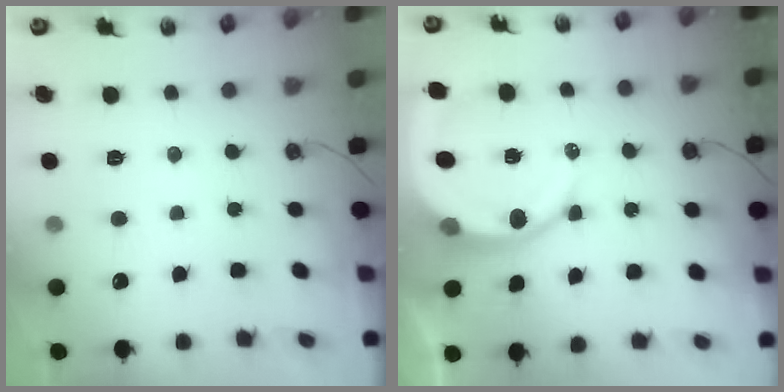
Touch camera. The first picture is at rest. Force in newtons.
{"total": 12.0, "press": 11.9, "slide": 1.4}